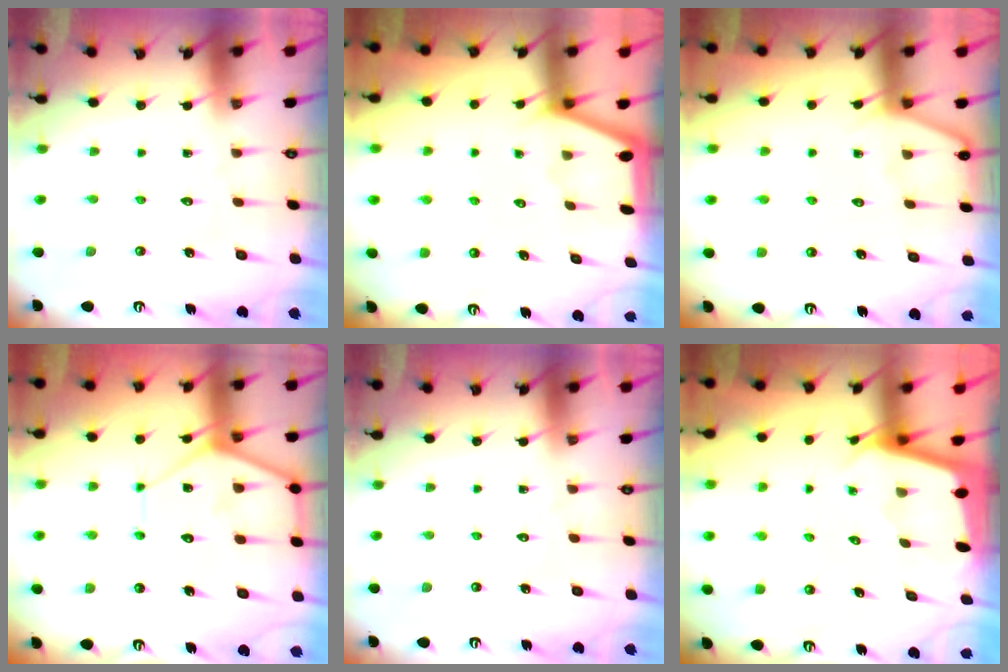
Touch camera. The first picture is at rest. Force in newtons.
{"total": 1.1, "press": 1.0, "slide": 0.2}
{"total": 3.7, "press": 3.7, "slide": 0.6}
{"total": 10.5, "press": 10.4, "slide": 1.0}
{"total": 0.0}
{"total": 1.8, "press": 1.8, "slide": 0.1}